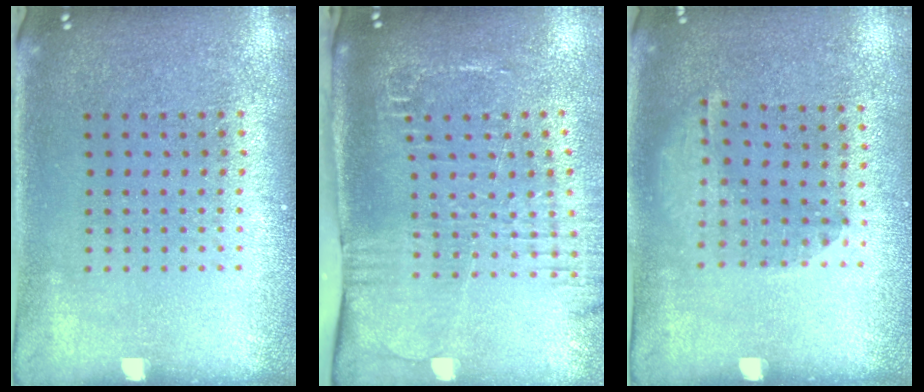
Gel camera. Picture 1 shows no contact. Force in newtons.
{"total": 2.6, "press": 2.0, "slide": 1.6}
{"total": 1.3, "press": 0.8, "slide": 1.0}